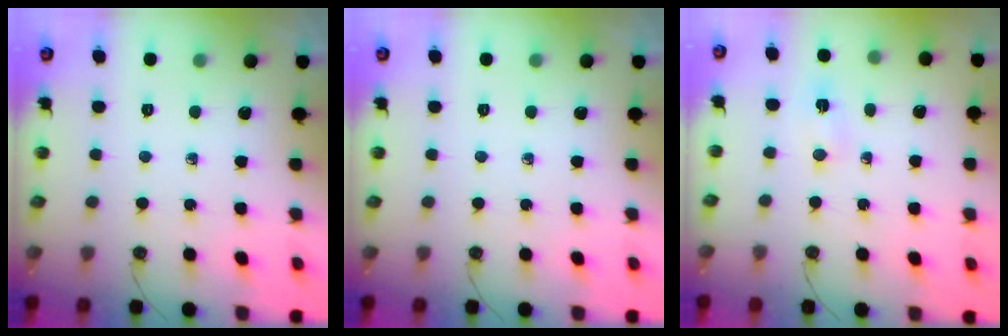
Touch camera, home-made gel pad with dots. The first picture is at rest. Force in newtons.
{"total": 0.0}
{"total": 2.0, "press": 1.5, "slide": 1.3}